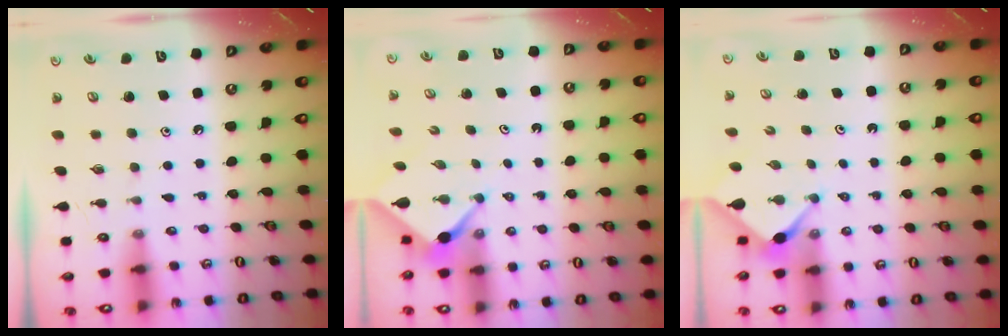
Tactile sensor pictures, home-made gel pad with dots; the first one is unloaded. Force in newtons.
{"total": 2.5, "press": 2.5, "slide": 0.3}
{"total": 3.0, "press": 3.0, "slide": 0.3}